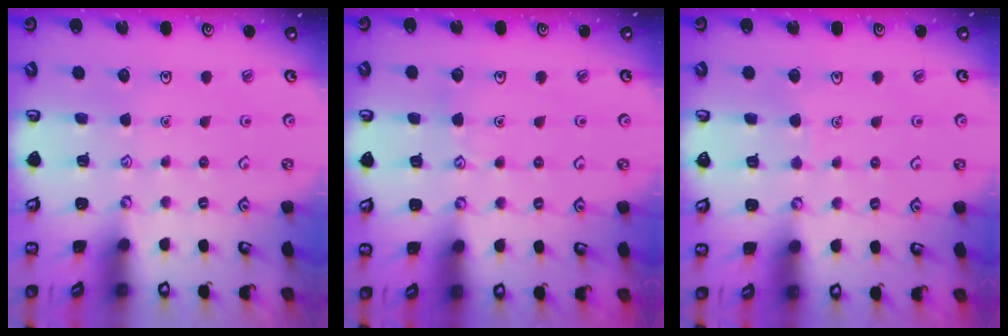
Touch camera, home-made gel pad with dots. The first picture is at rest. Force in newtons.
{"total": 3.8, "press": 3.7, "slide": 0.3}
{"total": 1.4, "press": 1.4, "slide": 0.1}